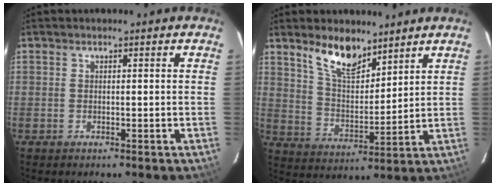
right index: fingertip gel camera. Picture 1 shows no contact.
{"total": 9.8, "force": [7.3, 3.7, 5.4], "torque": [-0.095, -0.001, 0.141]}